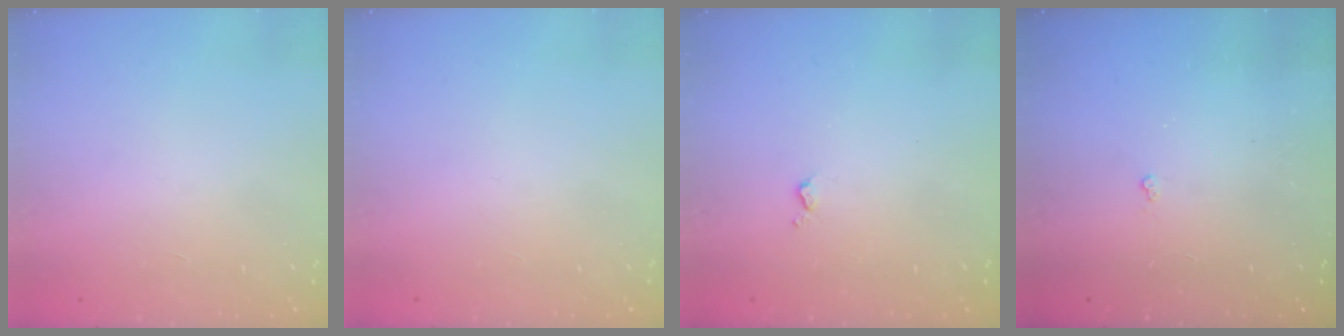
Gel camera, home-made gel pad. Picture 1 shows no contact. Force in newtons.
{"total": 0.0}
{"total": 3.4, "press": 3.3, "slide": 0.5}
{"total": 1.8, "press": 1.8, "slide": 0.3}